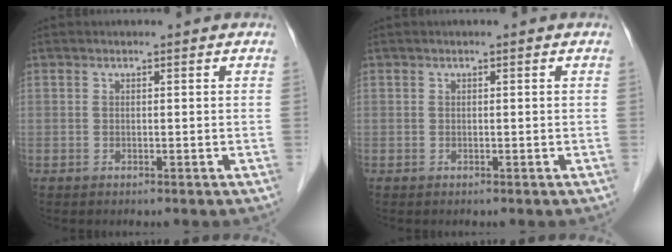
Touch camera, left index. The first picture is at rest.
{"total": 0.0}